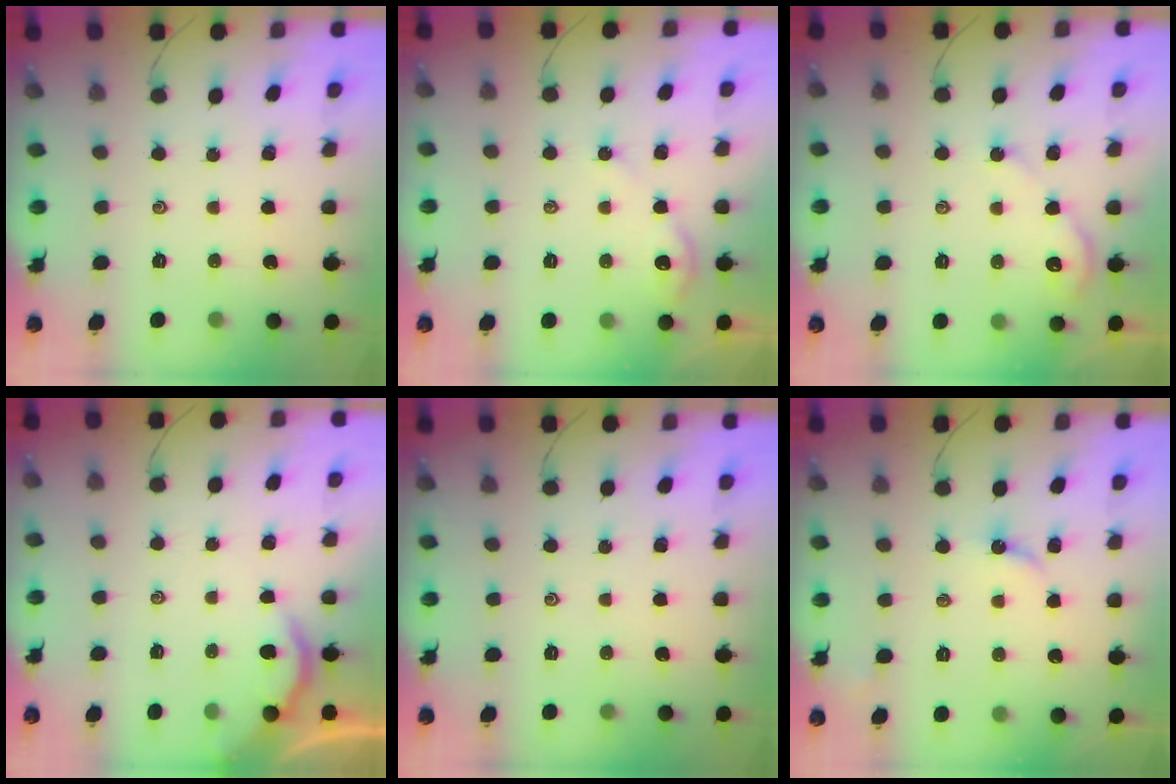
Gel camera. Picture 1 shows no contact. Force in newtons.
{"total": 2.9, "press": 2.9, "slide": 0.3}
{"total": 2.9, "press": 2.9, "slide": 0.4}
{"total": 2.1, "press": 2.0, "slide": 0.4}
{"total": 0.0}
{"total": 2.6, "press": 2.6, "slide": 0.3}